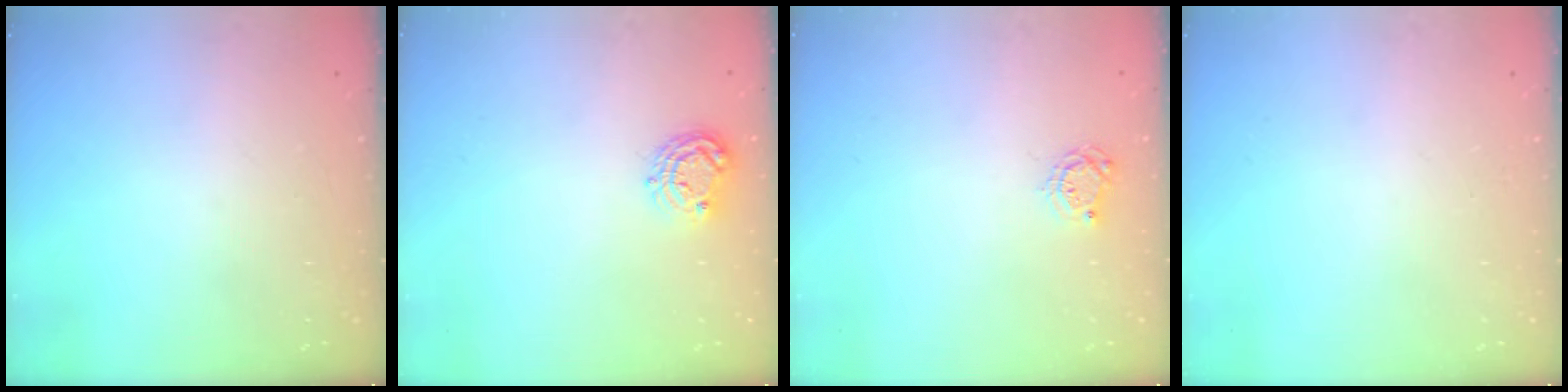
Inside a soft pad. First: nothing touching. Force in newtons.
{"total": 7.5, "press": 7.5, "slide": 0.5}
{"total": 5.0, "press": 4.9, "slide": 0.5}
{"total": 0.0}